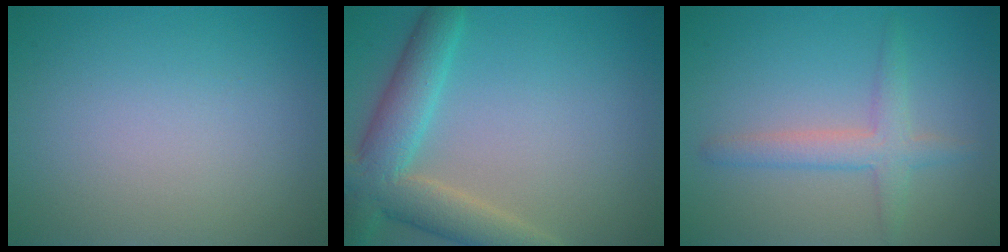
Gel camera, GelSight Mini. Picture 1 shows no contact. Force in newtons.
{"total": 6.6, "press": 6.5, "slide": 0.5}
{"total": 2.9, "press": 2.9, "slide": 0.2}